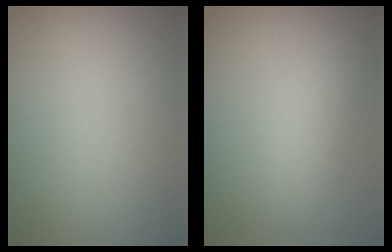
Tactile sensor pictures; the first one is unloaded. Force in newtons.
{"total": 2.6, "press": 2.6, "slide": 0.1}